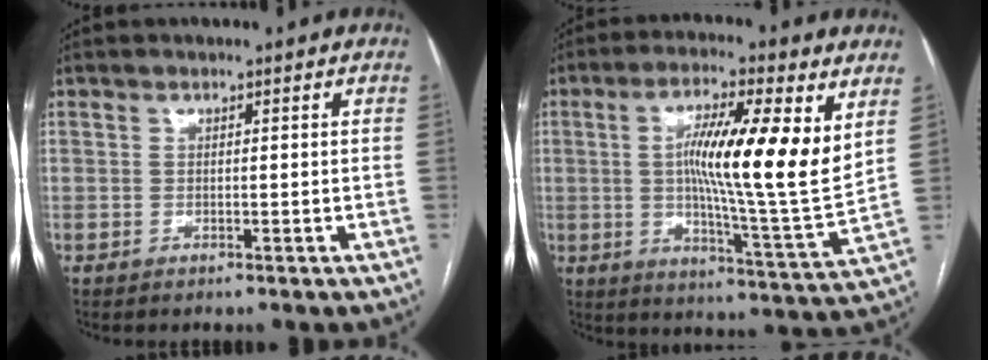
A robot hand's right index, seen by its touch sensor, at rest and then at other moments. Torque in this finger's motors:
{"motor_torque": [1.52, 0.19, 1.05, 0.21]}